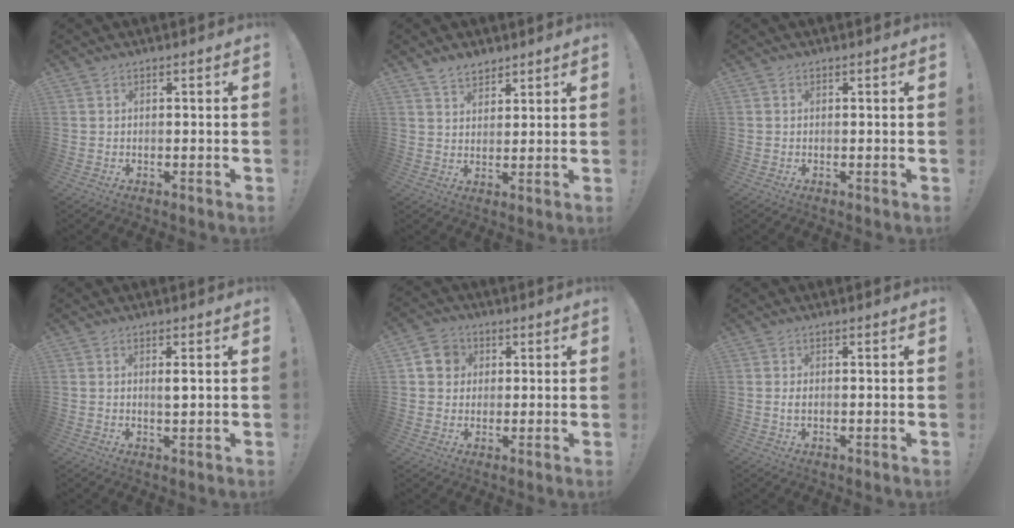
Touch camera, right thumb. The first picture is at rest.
{"total": 5.3, "force": [4.3, 2.7, 1.2], "torque": [-0.020, -0.025, 0.082]}
{"total": 0.0}
{"total": 2.0, "force": [0.6, 0.3, 1.9], "torque": [-0.025, -0.006, 0.006]}
{"total": 7.1, "force": [1.8, 6.3, 2.7], "torque": [-0.037, 0.004, 0.037]}
{"total": 1.3, "force": [-0.2, 0.5, 1.2], "torque": [-0.021, 0.003, -0.003]}